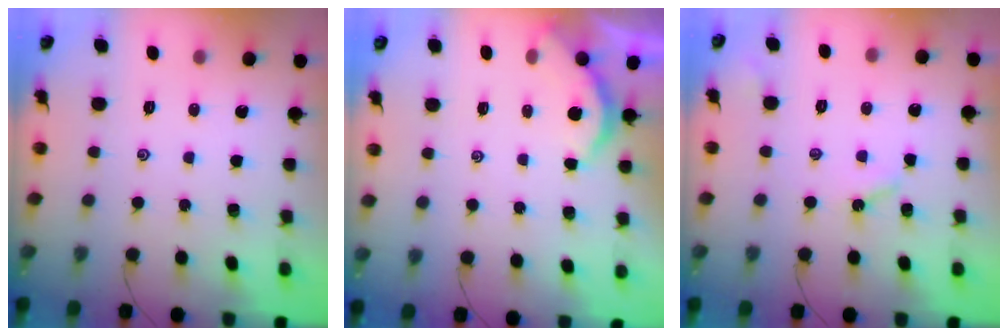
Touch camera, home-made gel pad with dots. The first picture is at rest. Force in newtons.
{"total": 2.5, "press": 2.5, "slide": 0.4}
{"total": 3.0, "press": 2.9, "slide": 0.6}